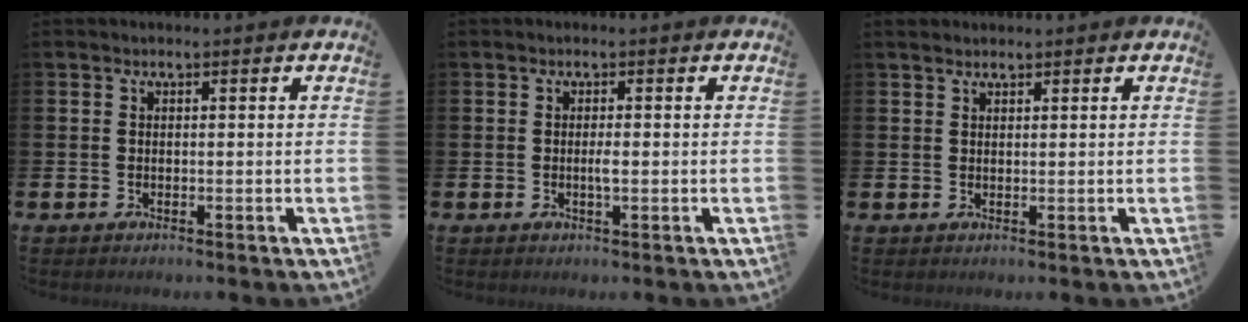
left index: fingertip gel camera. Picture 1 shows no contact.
{"total": 1.1, "force": [-0.1, 0.2, 1.1], "torque": [-0.022, 0.000, -0.001]}
{"total": 1.3, "force": [1.2, 0.4, 0.2], "torque": [0.009, -0.002, 0.020]}